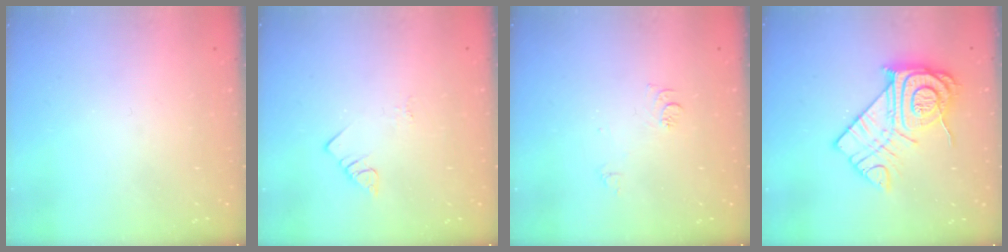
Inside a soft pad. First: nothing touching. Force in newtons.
{"total": 2.8, "press": 2.8, "slide": 0.4}
{"total": 7.4, "press": 7.3, "slide": 0.8}
{"total": 17.3, "press": 17.2, "slide": 1.3}